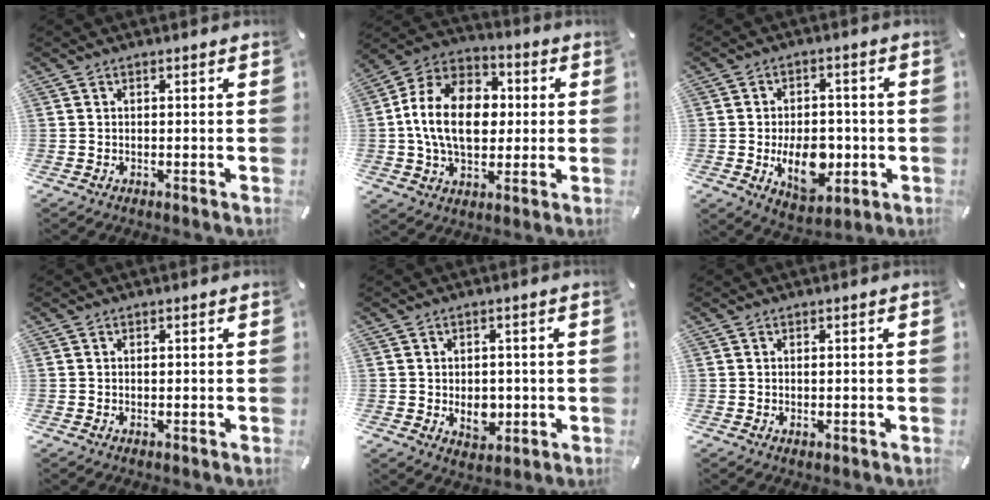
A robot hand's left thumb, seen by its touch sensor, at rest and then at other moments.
{"total": 16.4, "force": [-0.2, 12.0, 11.1], "torque": [-0.238, 0.017, -0.007]}
{"total": 12.0, "force": [-2.7, 7.8, 8.8], "torque": [-0.145, 0.002, -0.041]}
{"total": 0.5, "force": [0.1, 0.4, 0.4], "torque": [-0.009, -0.001, 0.003]}
{"total": 5.8, "force": [-0.7, 4.6, 3.5], "torque": [-0.028, -0.004, -0.011]}
{"total": 0.8, "force": [0.1, 0.6, 0.5], "torque": [-0.005, -0.001, 0.001]}